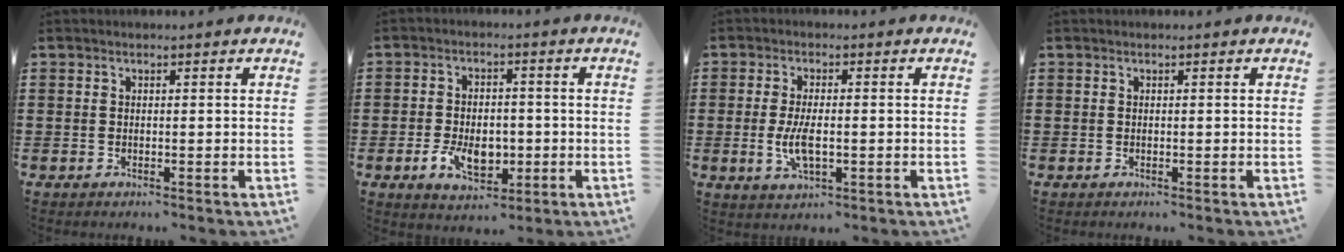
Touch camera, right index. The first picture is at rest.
{"total": 6.4, "force": [-1.6, 4.1, 4.6], "torque": [-0.084, 0.003, -0.031]}
{"total": 5.3, "force": [-0.8, 2.2, 4.7], "torque": [-0.103, -0.005, -0.018]}
{"total": 0.0}